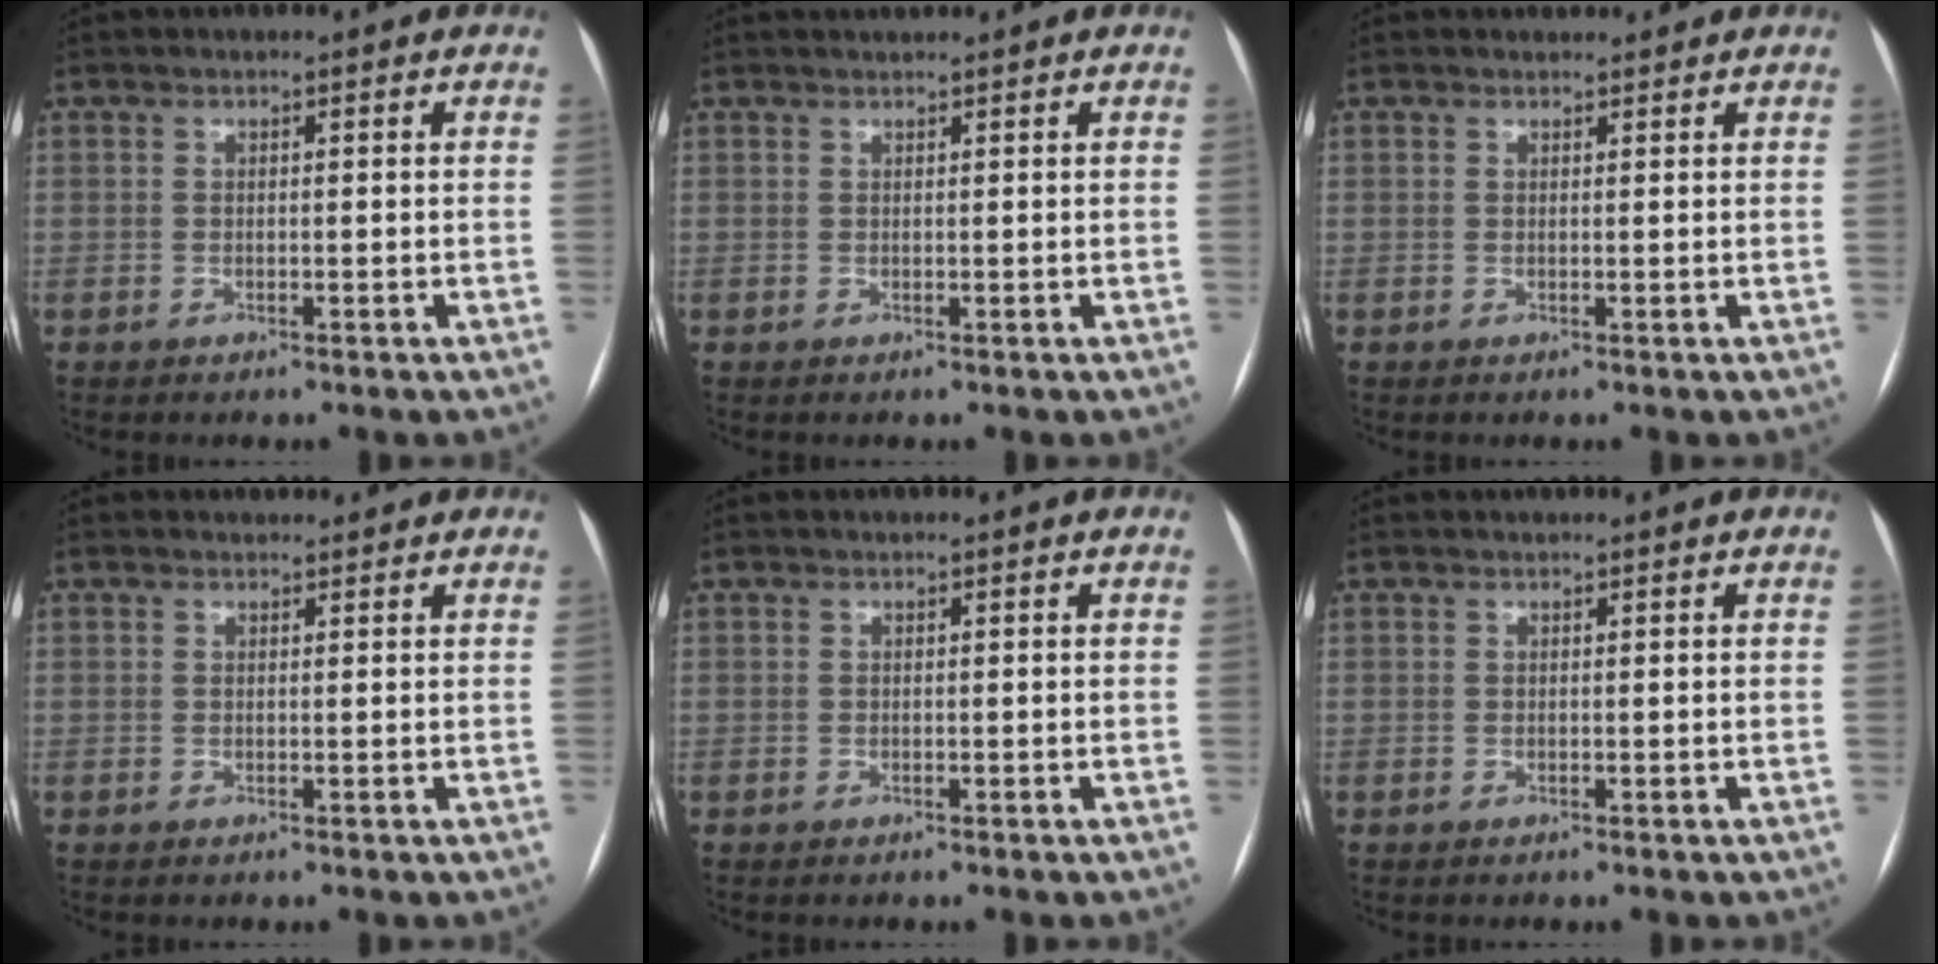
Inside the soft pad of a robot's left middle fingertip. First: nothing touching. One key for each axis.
{"total": 1.3, "fx": 1.2, "fy": -0.3, "fz": 0.2, "tx": -0.003, "ty": 0.017, "tz": 0.028}
{"total": 1.6, "fx": 1.6, "fy": 0.5, "fz": 0.1, "tx": -0.007, "ty": 0.012, "tz": 0.023}
{"total": 1.3, "fx": 1.2, "fy": 0.3, "fz": 0.2, "tx": -0.009, "ty": 0.015, "tz": 0.020}
{"total": 0.0}
{"total": 0.6, "fx": 0.6, "fy": 0.1, "fz": 0.1, "tx": -0.004, "ty": 0.015, "tz": 0.013}